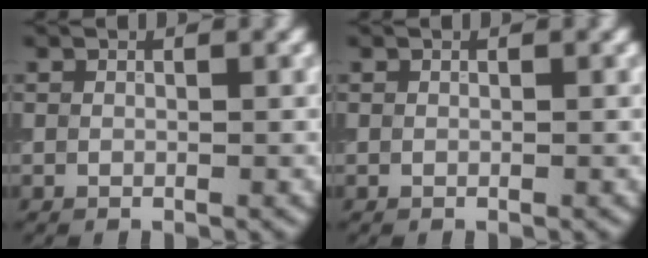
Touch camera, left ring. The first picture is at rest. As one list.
[{"total": 0.0}]